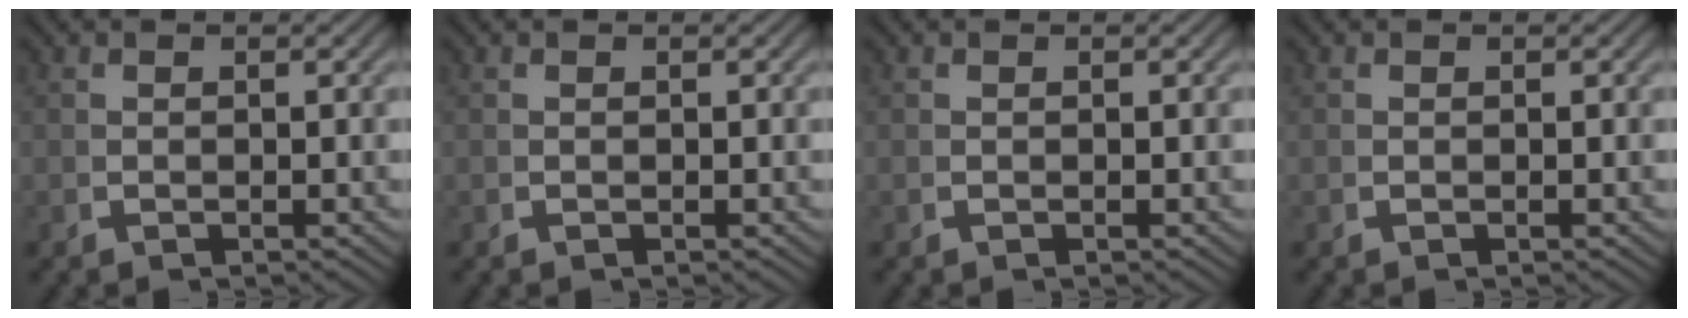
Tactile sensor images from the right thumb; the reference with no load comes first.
{"total": 0.0}
{"total": 0.0}
{"total": 0.0}